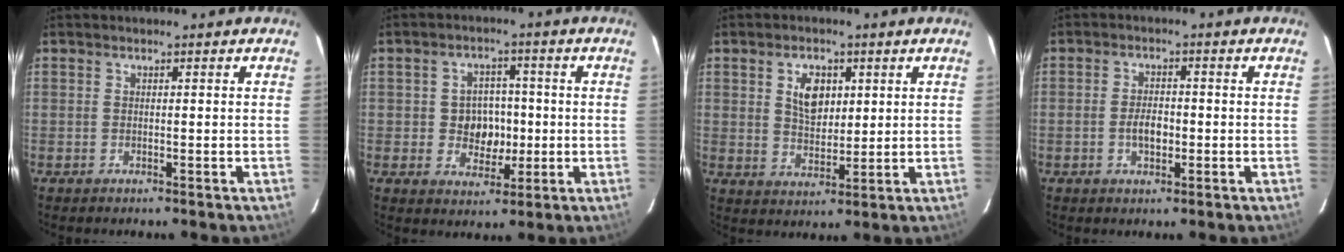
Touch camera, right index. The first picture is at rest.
{"total": 6.5, "force": [-0.5, 5.7, 3.1], "torque": [-0.061, 0.012, 0.002]}
{"total": 6.6, "force": [2.3, 4.1, 4.7], "torque": [-0.078, 0.007, 0.045]}
{"total": 3.8, "force": [-0.9, 2.1, 3.0], "torque": [-0.057, 0.003, -0.013]}